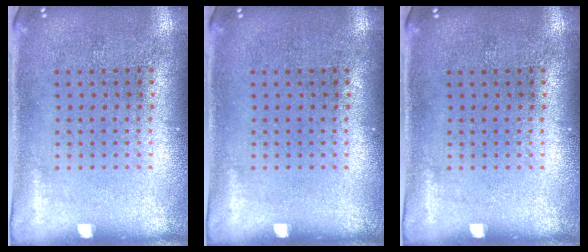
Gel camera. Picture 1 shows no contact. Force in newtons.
{"total": 0.0}
{"total": 0.0}